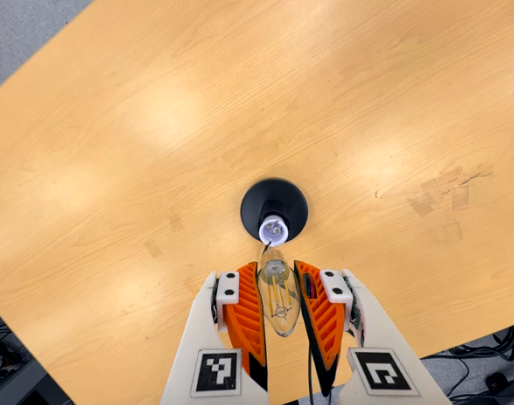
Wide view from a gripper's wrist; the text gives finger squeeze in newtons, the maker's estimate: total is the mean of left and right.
{"total": 18.5, "left": 19.6, "right": 17.5}